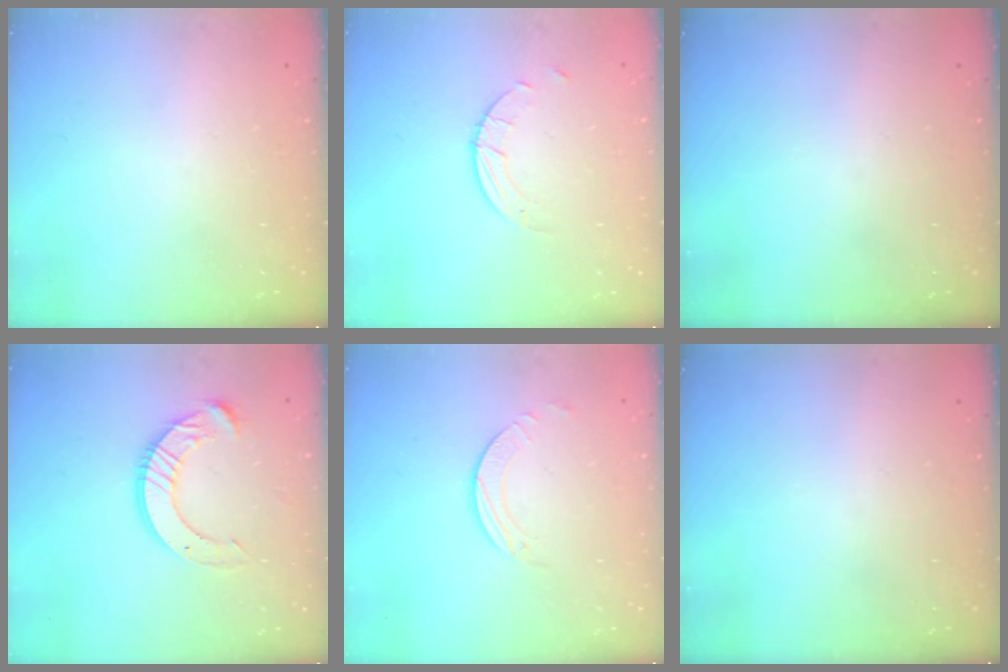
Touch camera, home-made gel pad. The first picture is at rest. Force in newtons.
{"total": 2.6, "press": 2.6, "slide": 0.2}
{"total": 0.0}
{"total": 12.2, "press": 12.1, "slide": 1.2}
{"total": 2.5, "press": 2.5, "slide": 0.2}
{"total": 0.0}